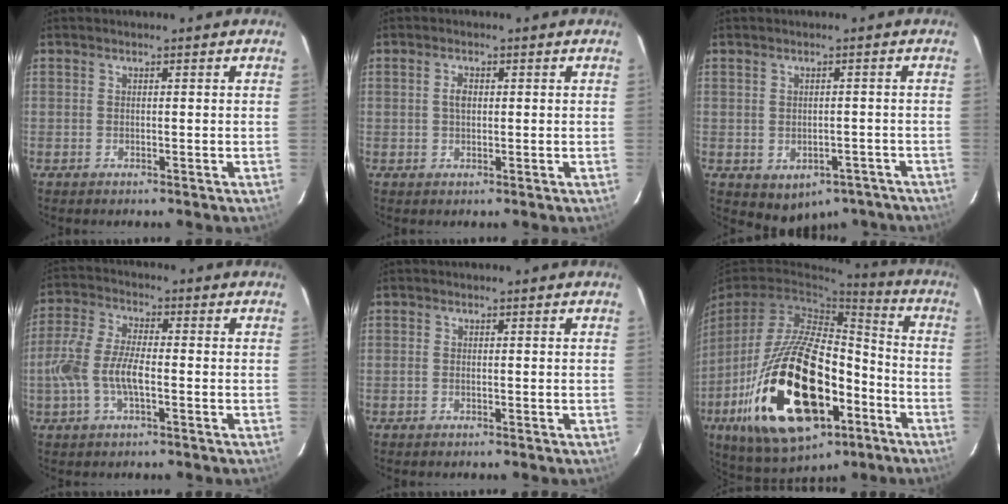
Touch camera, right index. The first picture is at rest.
{"total": 2.1, "force": [0.3, 1.3, 1.6], "torque": [-0.031, 0.006, 0.005]}
{"total": 8.5, "force": [-5.4, 5.6, 3.3], "torque": [-0.051, 0.014, -0.038]}
{"total": 9.5, "force": [-2.2, 3.8, 8.4], "torque": [-0.182, 0.003, -0.044]}
{"total": 0.6, "force": [-0.1, 0.2, 0.5], "torque": [-0.012, -0.001, -0.004]}
{"total": 28.3, "force": [-11.2, 13.9, 21.9], "torque": [-0.422, -0.008, -0.167]}